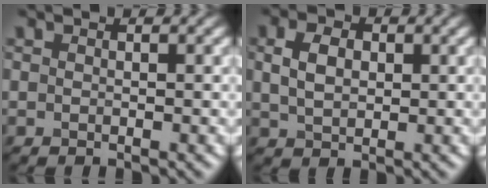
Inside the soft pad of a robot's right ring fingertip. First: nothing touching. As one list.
[{"total": 3.4, "force": [0.8, 2.3, 2.3], "torque": [-0.053, 0.004, 0.015]}]